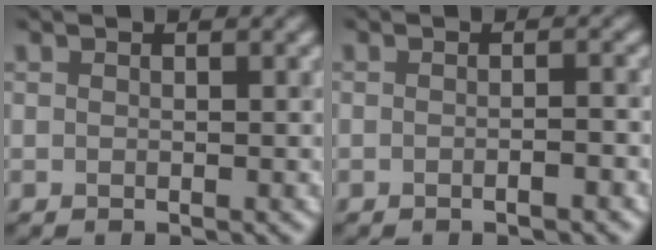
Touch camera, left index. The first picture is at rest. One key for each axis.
{"total": 1.2, "fx": -0.9, "fy": 0.1, "fz": 0.9, "tx": -0.009, "ty": 0.000, "tz": -0.014}